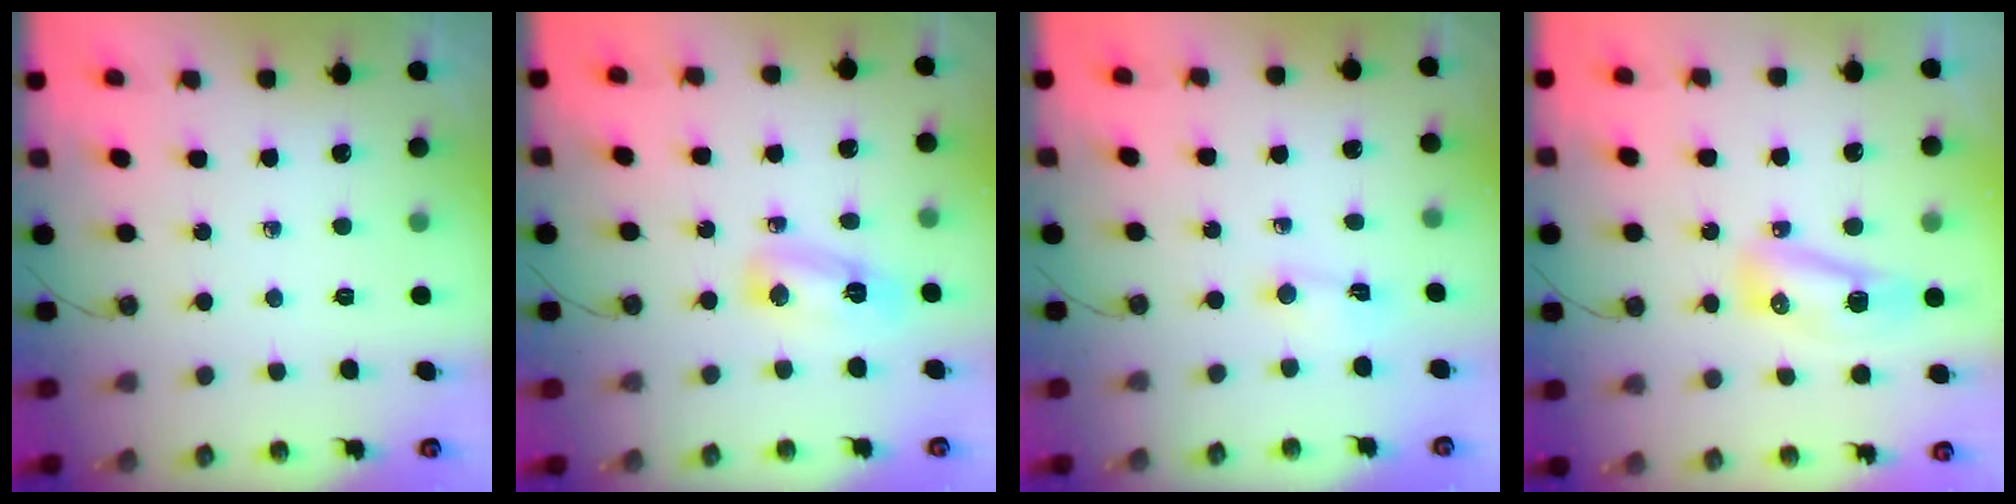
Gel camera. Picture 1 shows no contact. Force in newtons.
{"total": 13.4, "press": 7.3, "slide": 11.3}
{"total": 2.0, "press": 2.0, "slide": 0.3}
{"total": 7.9, "press": 7.8, "slide": 1.5}